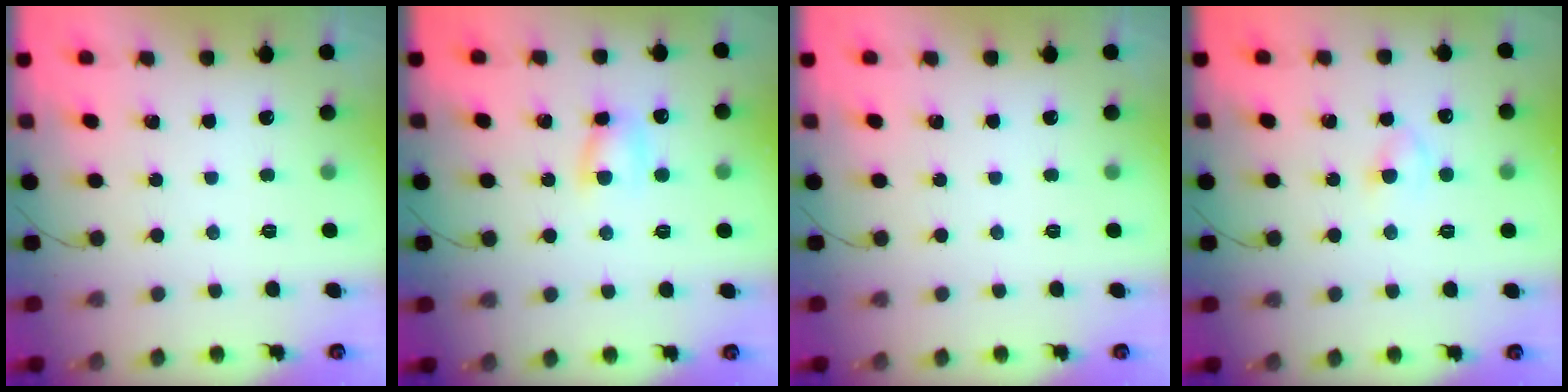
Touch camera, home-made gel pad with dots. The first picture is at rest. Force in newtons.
{"total": 5.3, "press": 5.2, "slide": 0.7}
{"total": 0.0}
{"total": 2.4, "press": 2.1, "slide": 1.0}